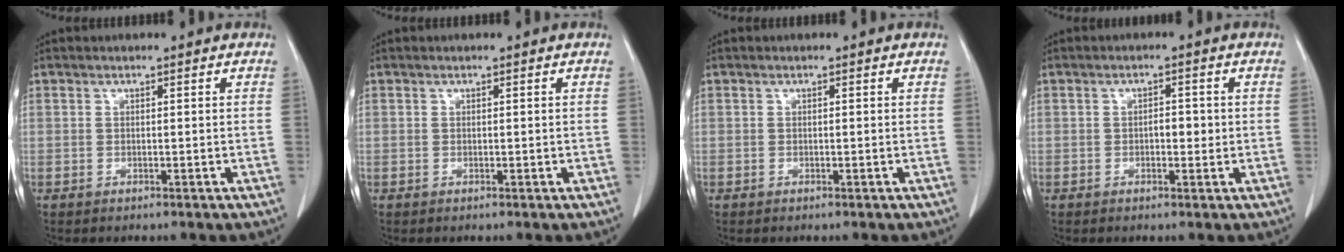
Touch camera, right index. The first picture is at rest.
{"total": 0.0}
{"total": 0.0}
{"total": 2.2, "force": [-0.2, 1.1, 1.9], "torque": [-0.028, 0.004, -0.002]}